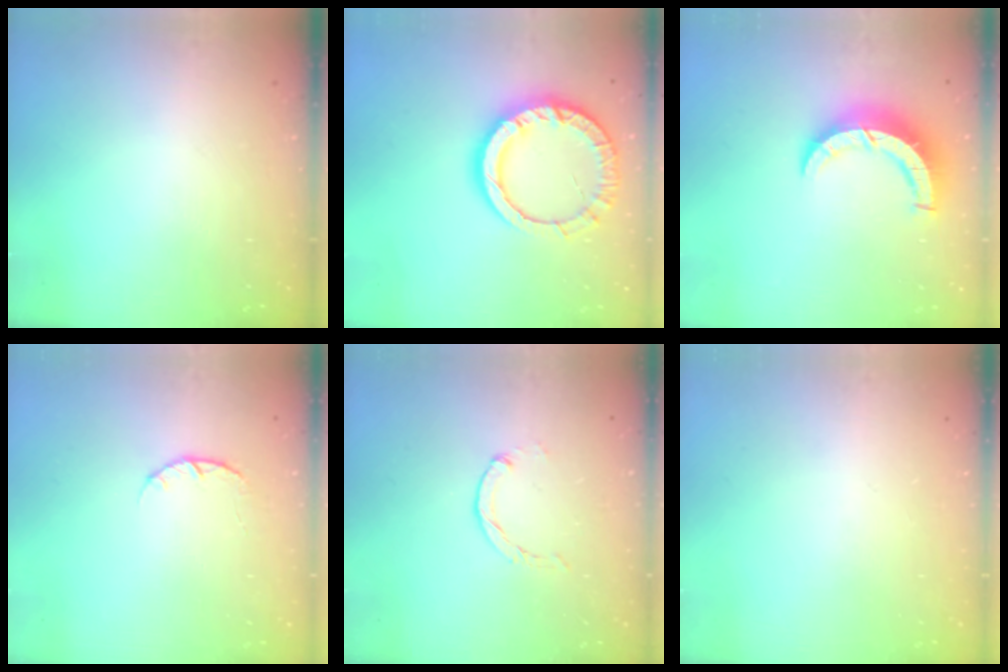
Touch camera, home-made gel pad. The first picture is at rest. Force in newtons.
{"total": 14.2, "press": 14.1, "slide": 1.4}
{"total": 8.3, "press": 8.3, "slide": 0.6}
{"total": 3.4, "press": 3.4, "slide": 0.5}
{"total": 0.7, "press": 0.7, "slide": 0.2}
{"total": 0.0}